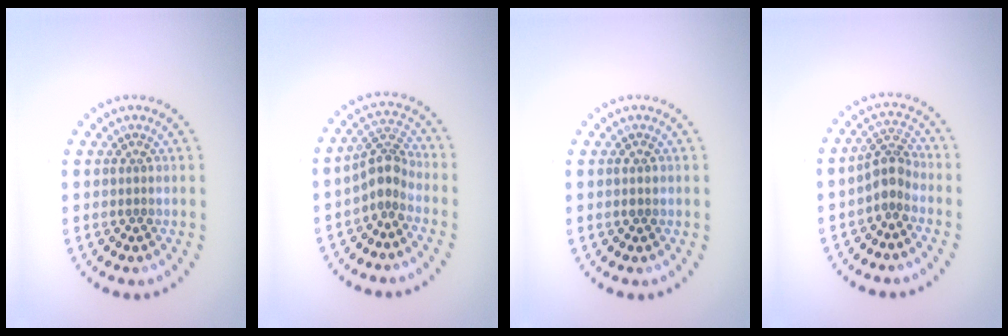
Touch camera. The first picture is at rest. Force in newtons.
{"total": 2.7, "press": 2.1, "slide": 1.8}
{"total": 1.0, "press": 1.0, "slide": 0.1}
{"total": 2.5, "press": 2.0, "slide": 1.6}